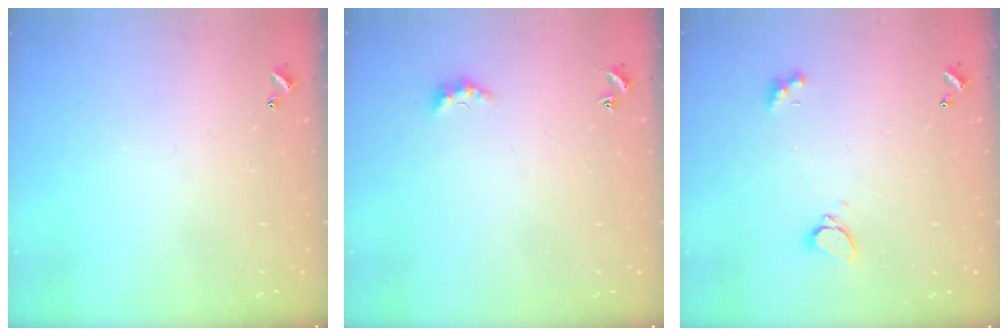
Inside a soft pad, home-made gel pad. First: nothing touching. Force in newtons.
{"total": 2.4, "press": 2.4, "slide": 0.6}
{"total": 2.3, "press": 2.2, "slide": 0.7}